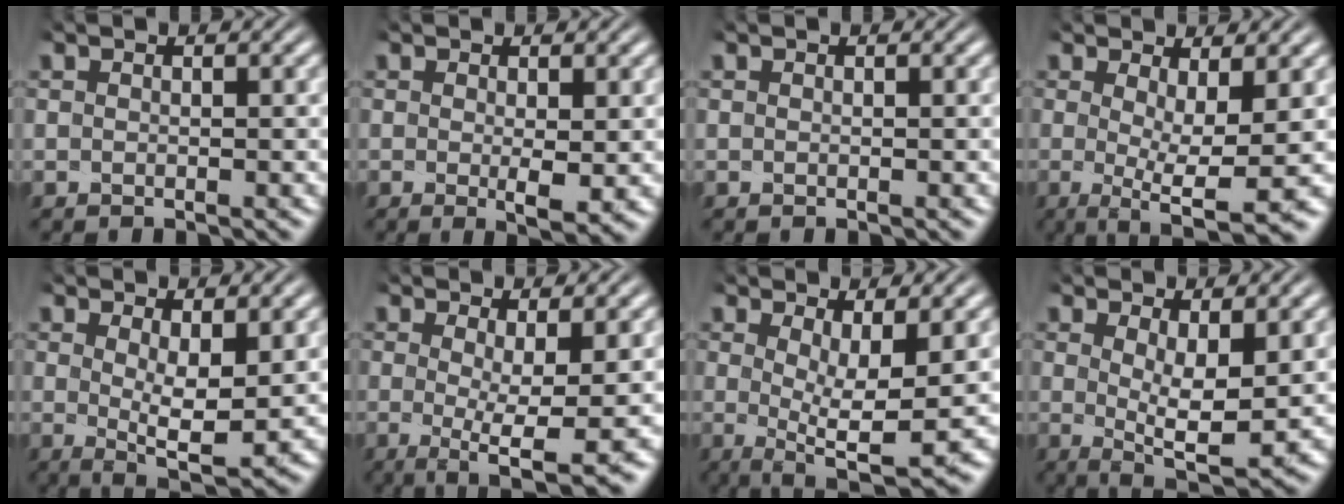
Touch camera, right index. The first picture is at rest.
{"total": 2.5, "force": [-0.1, 0.7, 2.4], "torque": [-0.040, -0.012, 0.000]}
{"total": 0.0}
{"total": 5.9, "force": [-2.6, 2.0, 5.0], "torque": [-0.085, -0.034, -0.029]}
{"total": 5.6, "force": [-0.4, 2.5, 5.0], "torque": [-0.078, -0.024, -0.002]}
{"total": 6.5, "force": [-3.1, 2.2, 5.3], "torque": [-0.093, -0.035, -0.037]}
{"total": 6.5, "force": [-1.0, 2.5, 5.9], "torque": [-0.093, -0.032, -0.005]}
{"total": 6.0, "force": [-0.8, 2.8, 5.2], "torque": [-0.086, -0.031, -0.005]}